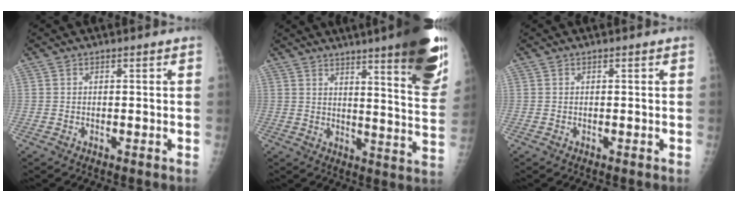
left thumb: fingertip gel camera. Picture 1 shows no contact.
{"total": 20.4, "force": [12.9, 2.7, 15.6], "torque": [-0.183, -0.067, 0.164]}
{"total": 0.0}